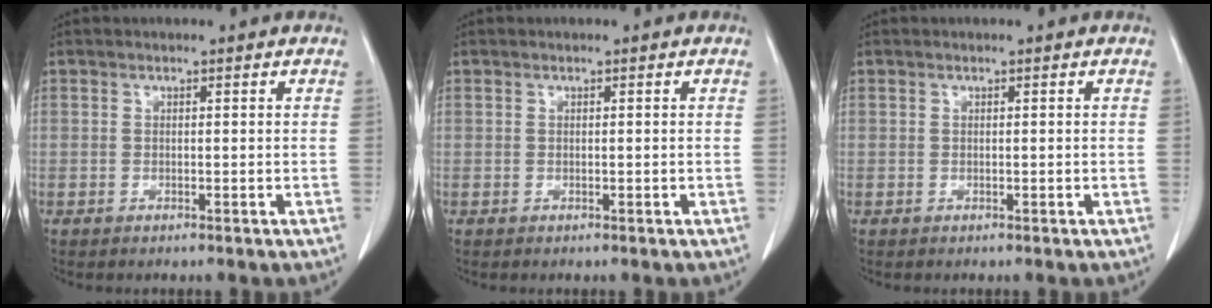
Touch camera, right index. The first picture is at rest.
{"total": 0.0}
{"total": 0.0}